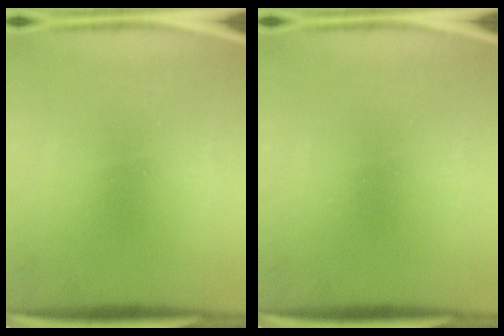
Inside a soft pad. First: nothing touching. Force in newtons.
{"total": 0.0}